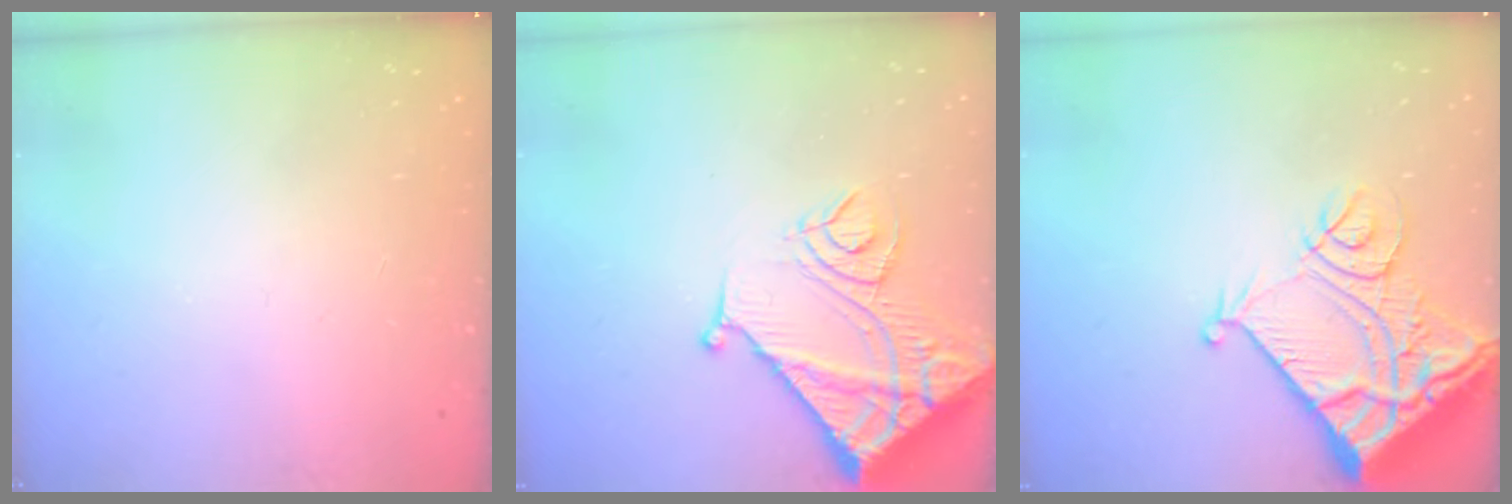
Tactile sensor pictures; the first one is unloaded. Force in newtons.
{"total": 16.5, "press": 16.4, "slide": 2.0}
{"total": 16.1, "press": 16.0, "slide": 2.0}